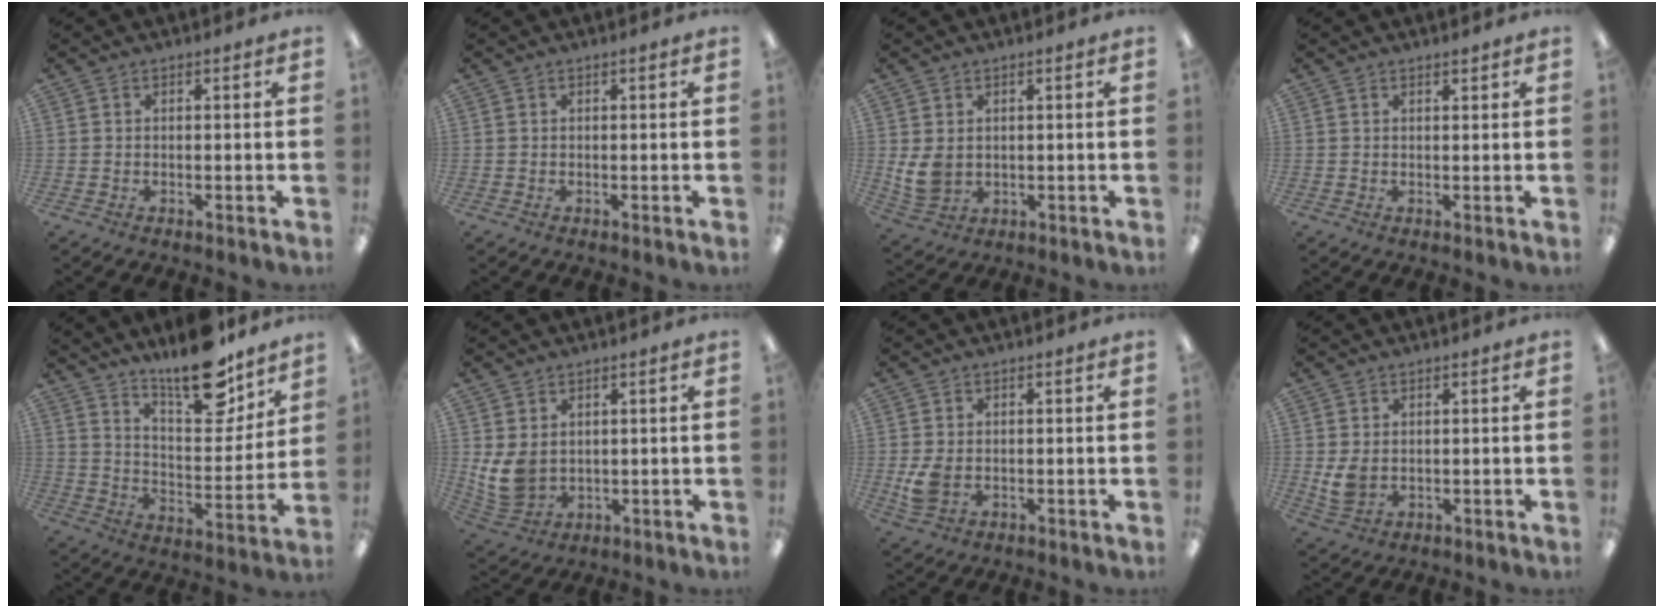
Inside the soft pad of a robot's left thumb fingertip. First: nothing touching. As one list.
[{"total": 0.0}, {"total": 5.6, "force": [1.0, 4.3, 3.4], "torque": [-0.077, -0.003, 0.021]}, {"total": 0.9, "force": [0.8, 0.1, 0.1], "torque": [-0.002, -0.001, 0.016]}, {"total": 17.3, "force": [14.0, 5.7, 8.5], "torque": [-0.130, -0.096, 0.239]}, {"total": 7.8, "force": [1.6, 5.9, 4.8], "torque": [-0.113, -0.007, 0.033]}, {"total": 5.0, "force": [-0.5, 3.6, 3.4], "torque": [-0.062, -0.006, -0.012]}, {"total": 4.5, "force": [0.6, 3.2, 3.1], "torque": [-0.063, -0.003, 0.011]}]